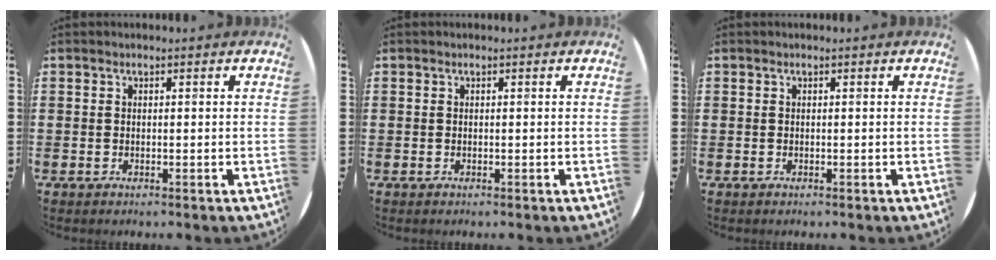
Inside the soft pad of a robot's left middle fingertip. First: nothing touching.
{"total": 0.0}
{"total": 0.0}